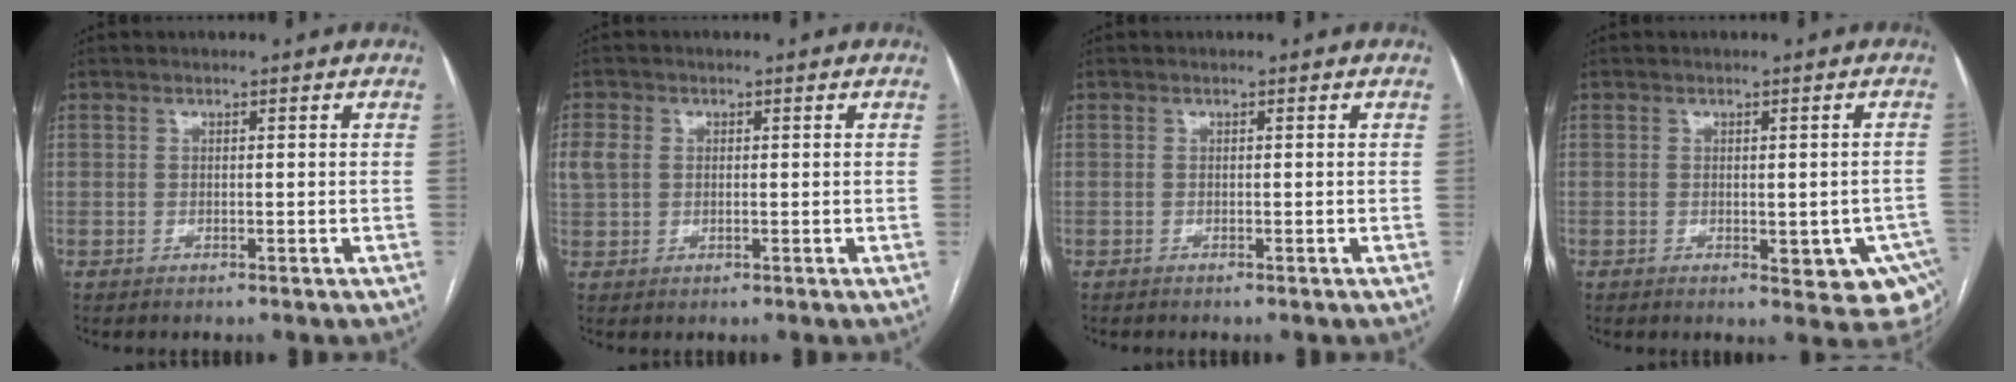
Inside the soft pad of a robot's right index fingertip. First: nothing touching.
{"total": 3.4, "force": [0.7, 2.8, 1.9], "torque": [-0.054, 0.012, 0.014]}
{"total": 0.0}
{"total": 9.2, "force": [-3.3, 4.1, 7.6], "torque": [-0.071, 0.006, -0.036]}